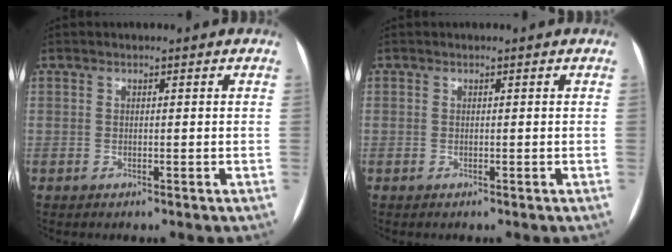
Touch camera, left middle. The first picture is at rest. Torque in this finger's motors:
{"motor_torque": [0.05, 0.08, 0.00, 0.00]}